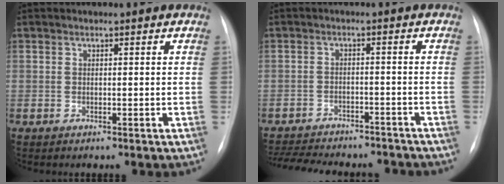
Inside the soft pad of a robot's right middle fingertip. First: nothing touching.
{"total": 15.0, "force": [-13.5, 4.1, 5.1], "torque": [-0.112, 0.001, -0.181]}